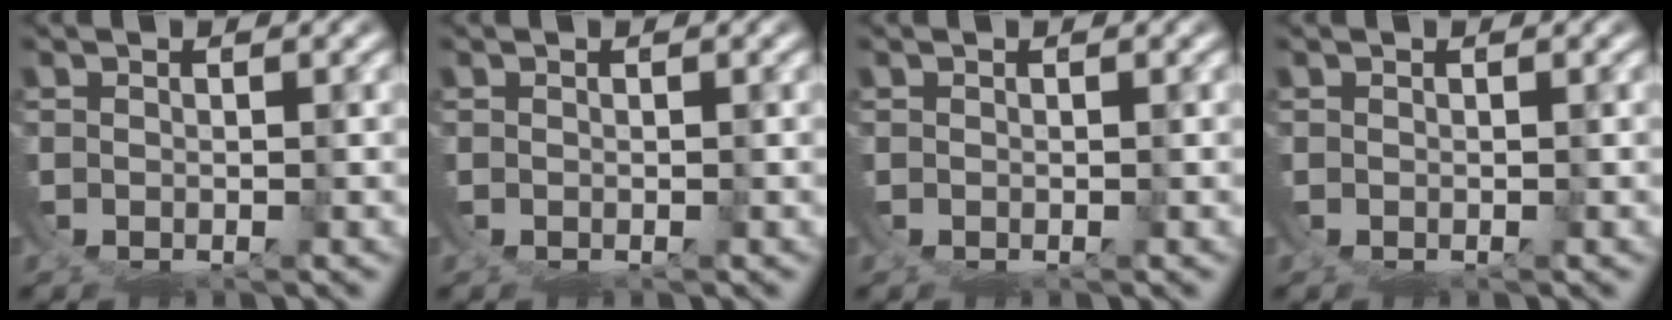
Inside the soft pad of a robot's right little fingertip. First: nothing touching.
{"total": 0.0}
{"total": 0.0}
{"total": 0.0}